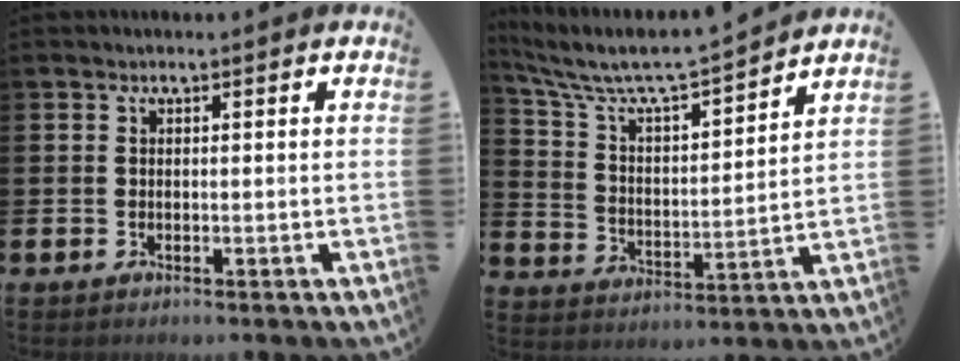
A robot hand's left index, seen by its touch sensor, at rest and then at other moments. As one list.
[{"total": 7.5, "force": [7.1, 0.8, 2.4], "torque": [-0.084, -0.055, 0.118]}]